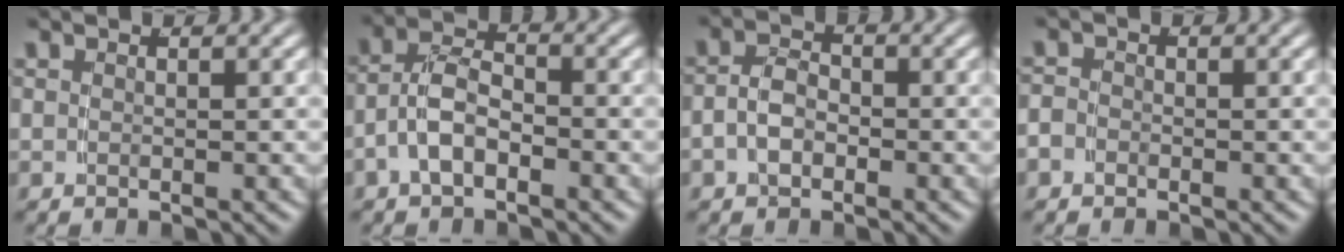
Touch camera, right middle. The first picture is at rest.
{"total": 4.6, "force": [-1.6, 3.0, 3.1], "torque": [-0.065, -0.015, -0.026]}
{"total": 3.4, "force": [-1.2, 2.4, 2.0], "torque": [-0.047, -0.010, -0.019]}
{"total": 1.6, "force": [-1.2, 1.0, 0.3], "torque": [-0.015, -0.013, -0.018]}